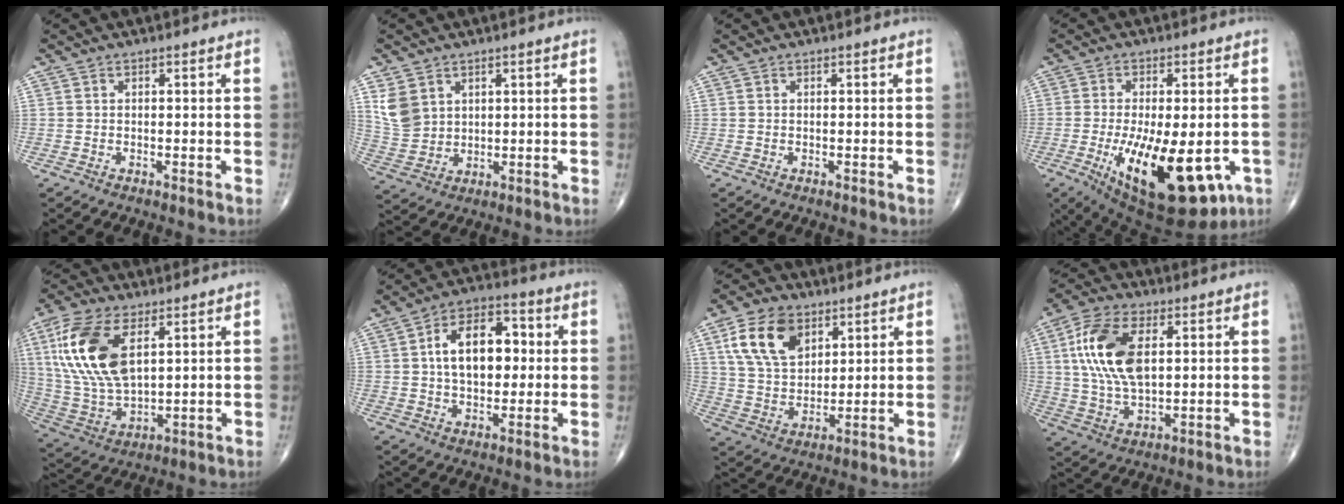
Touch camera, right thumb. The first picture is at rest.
{"total": 6.3, "force": [2.8, 4.8, 3.0], "torque": [-0.050, -0.011, 0.070]}
{"total": 0.0}
{"total": 20.2, "force": [-6.5, 8.6, 17.1], "torque": [-0.253, -0.021, -0.079]}
{"total": 17.9, "force": [6.1, 9.2, 14.1], "torque": [-0.291, -0.016, 0.123]}
{"total": 13.5, "force": [1.6, 8.3, 10.6], "torque": [-0.145, 0.020, 0.020]}
{"total": 13.3, "force": [6.1, 8.4, 8.2], "torque": [-0.133, -0.020, 0.120]}
{"total": 15.0, "force": [3.4, 7.9, 12.3], "torque": [-0.242, 0.001, 0.066]}